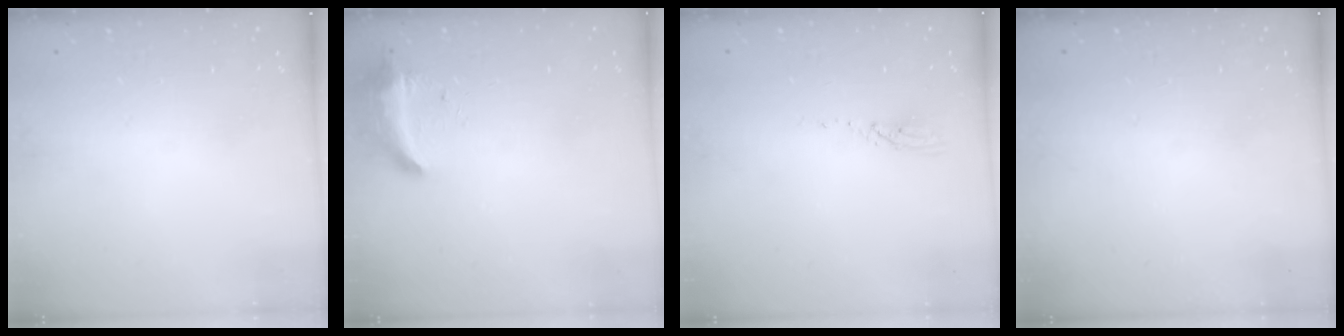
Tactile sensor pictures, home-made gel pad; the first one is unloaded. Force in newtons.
{"total": 8.6, "press": 8.6, "slide": 1.1}
{"total": 3.0, "press": 2.9, "slide": 0.3}
{"total": 0.0}